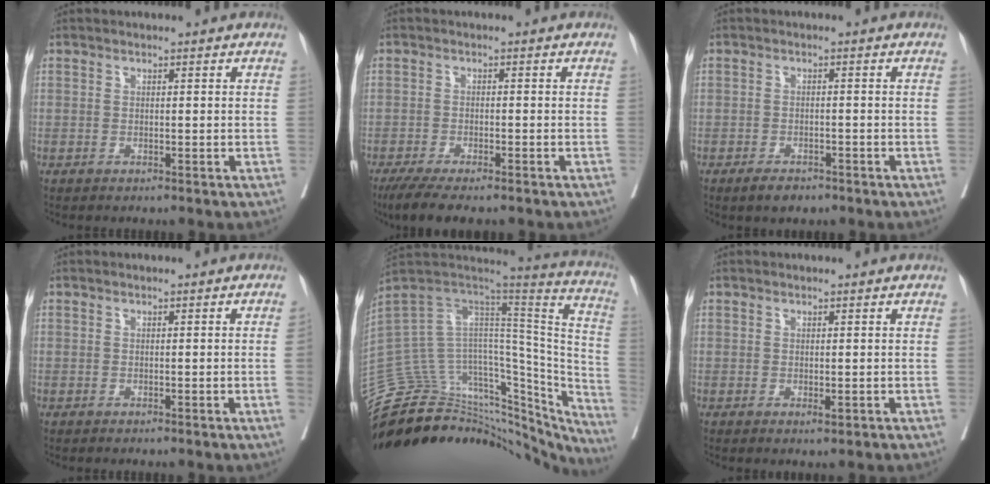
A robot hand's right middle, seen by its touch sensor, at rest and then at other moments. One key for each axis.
{"total": 6.9, "fx": -5.4, "fy": 1.6, "fz": 4.0, "tx": -0.062, "ty": -0.014, "tz": -0.089}
{"total": 2.8, "fx": -2.0, "fy": 1.3, "fz": 1.4, "tx": -0.025, "ty": -0.001, "tz": -0.028}
{"total": 0.8, "fx": -0.2, "fy": -0.1, "fz": 0.7, "tx": -0.012, "ty": 0.000, "tz": -0.001}
{"total": 37.8, "fx": -32.5, "fy": 13.2, "fz": 14.0, "tx": -0.167, "ty": 0.025, "tz": -0.427}
{"total": 0.9, "fx": -0.2, "fy": 0.4, "fz": 0.8, "tx": -0.010, "ty": -0.004, "tz": -0.002}